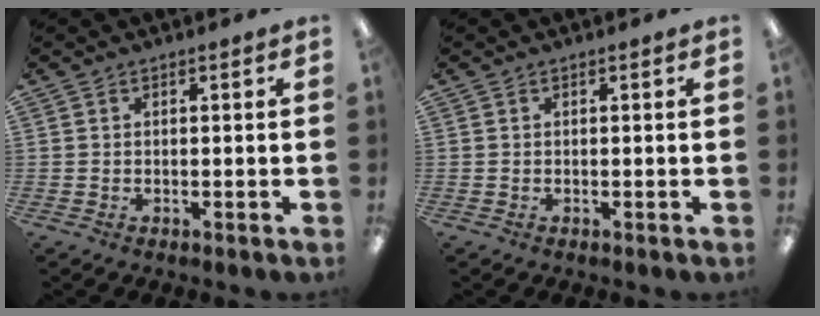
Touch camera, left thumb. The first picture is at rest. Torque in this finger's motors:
{"motor_torque": [0.00, 0.00, 0.00, 0.00, 0.00]}